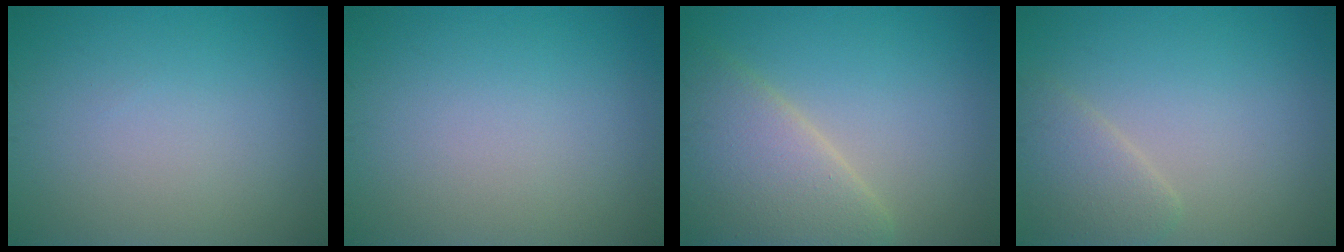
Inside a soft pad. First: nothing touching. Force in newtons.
{"total": 0.0}
{"total": 6.4, "press": 6.4, "slide": 0.6}
{"total": 2.5, "press": 2.5, "slide": 0.1}